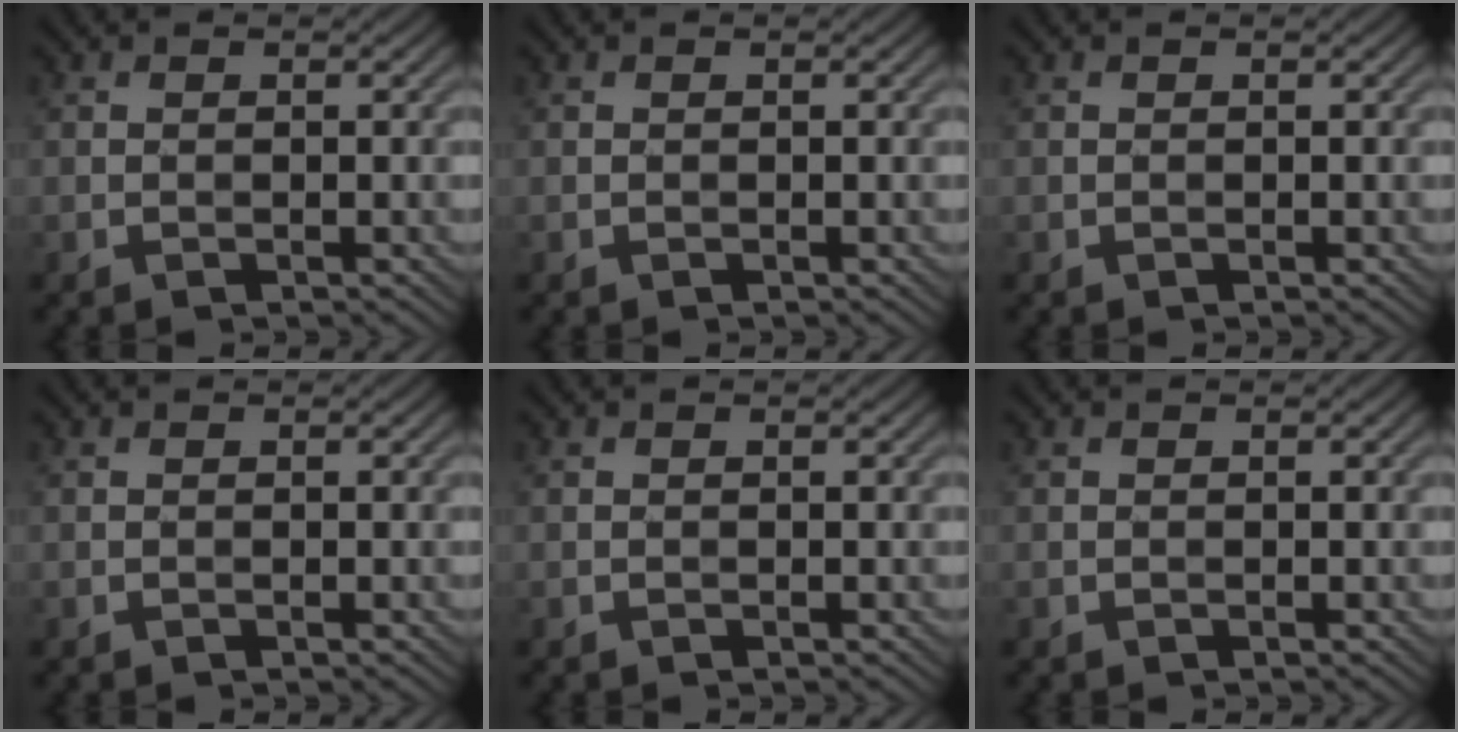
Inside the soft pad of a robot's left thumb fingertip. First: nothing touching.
{"total": 0.0}
{"total": 0.0}
{"total": 0.0}
{"total": 0.0}
{"total": 0.0}